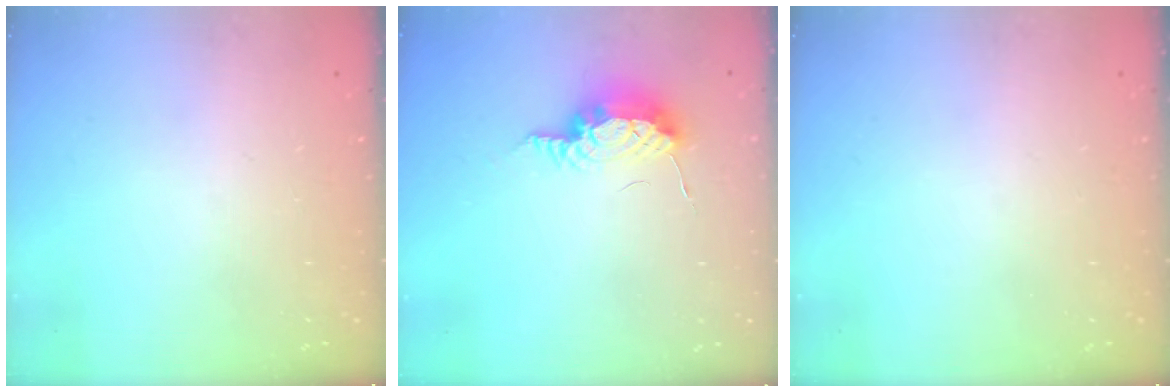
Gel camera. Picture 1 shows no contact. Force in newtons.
{"total": 8.5, "press": 8.3, "slide": 1.8}
{"total": 0.0}